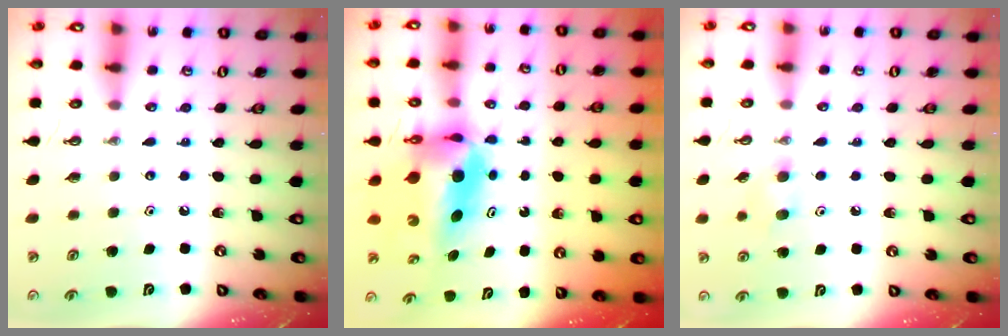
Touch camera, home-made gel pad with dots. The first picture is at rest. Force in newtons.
{"total": 10.1, "press": 7.5, "slide": 6.9}
{"total": 5.8, "press": 5.6, "slide": 1.5}